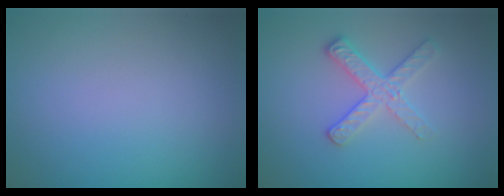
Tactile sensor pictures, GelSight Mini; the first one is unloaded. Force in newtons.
{"total": 2.7, "press": 2.5, "slide": 1.1}